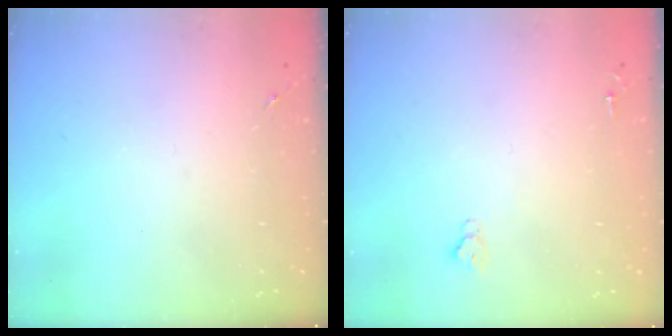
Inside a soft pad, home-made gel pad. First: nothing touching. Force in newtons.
{"total": 2.6, "press": 2.5, "slide": 0.3}